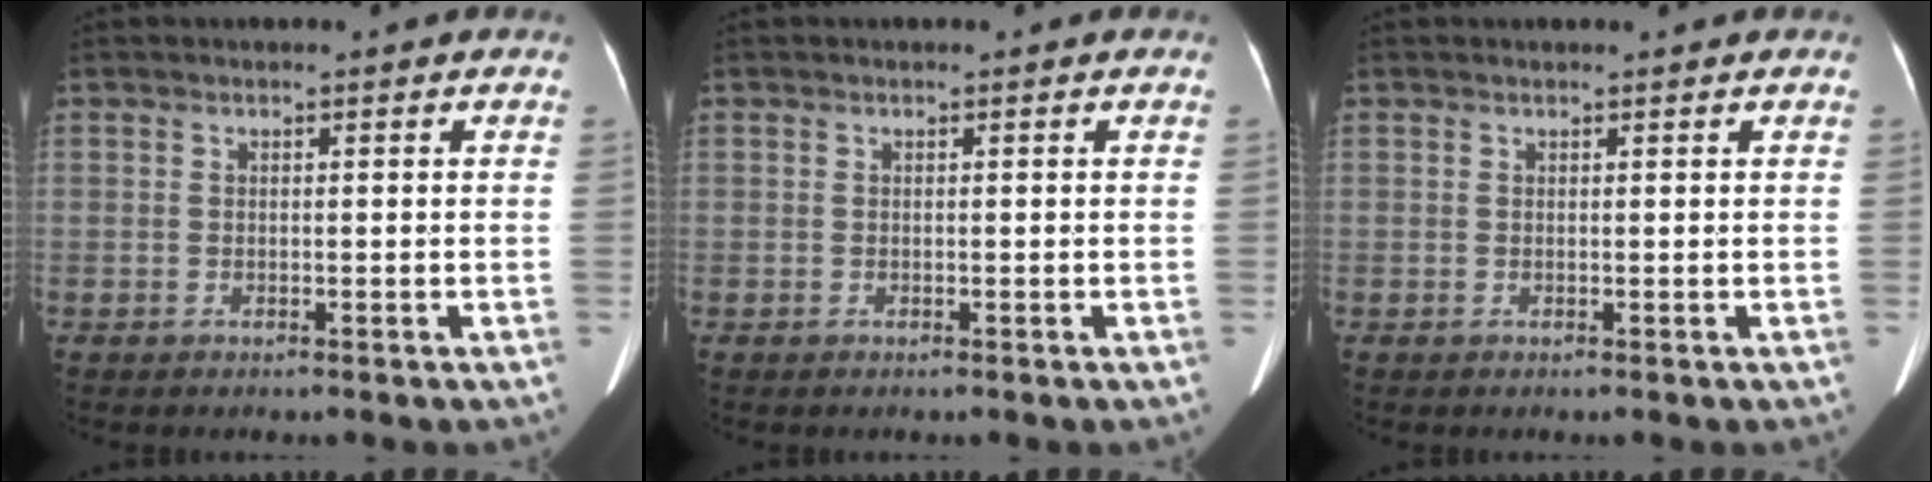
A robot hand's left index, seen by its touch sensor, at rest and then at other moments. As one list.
[{"total": 0.0}, {"total": 0.9, "force": [0.9, 0.1, 0.3], "torque": [-0.006, 0.011, 0.014]}]